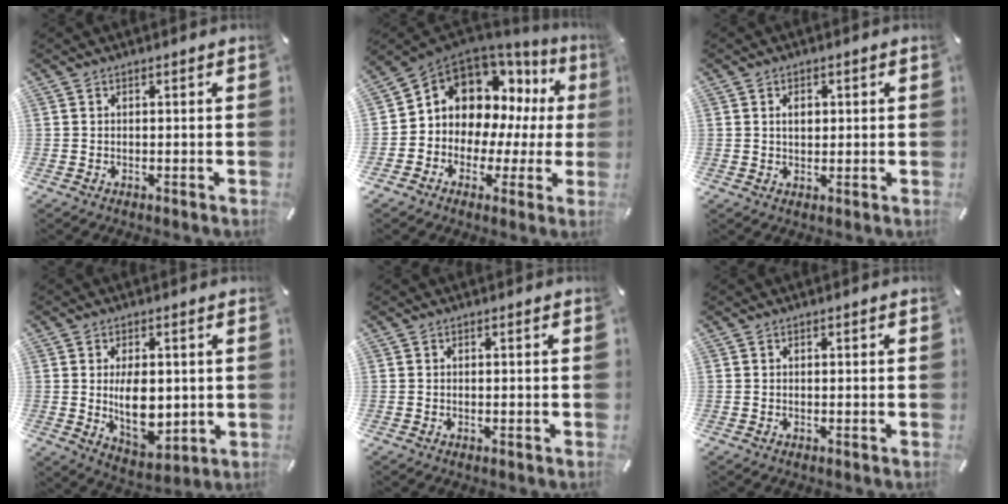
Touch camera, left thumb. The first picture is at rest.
{"total": 11.3, "force": [4.5, 9.3, 4.5], "torque": [-0.090, -0.046, 0.091]}
{"total": 2.4, "force": [0.5, 1.7, 1.6], "torque": [-0.019, 0.001, 0.004]}
{"total": 10.4, "force": [0.7, 6.6, 8.0], "torque": [-0.125, -0.013, 0.009]}
{"total": 0.0}
{"total": 0.0}